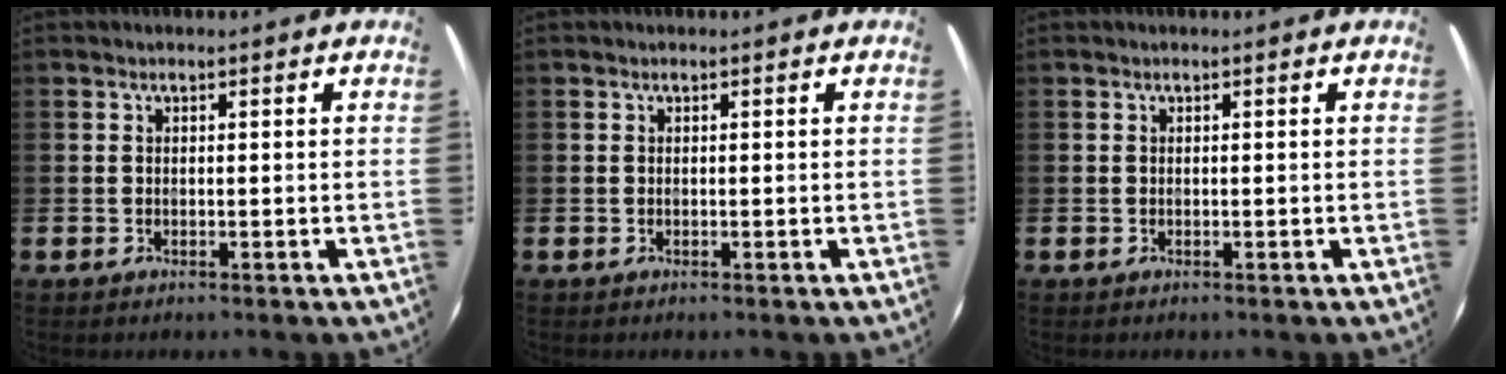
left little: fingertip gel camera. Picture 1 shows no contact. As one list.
[{"total": 0.0}, {"total": 0.0}]